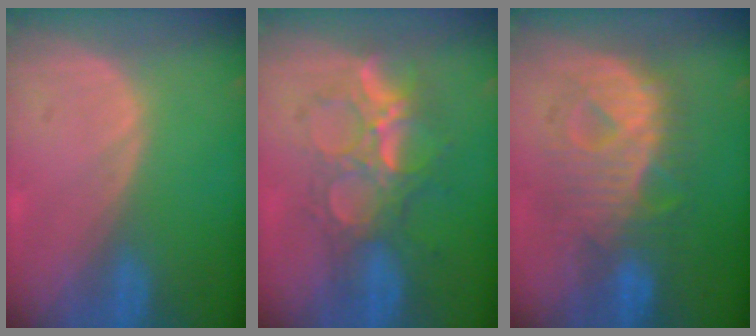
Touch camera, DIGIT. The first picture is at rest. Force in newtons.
{"total": 8.9, "press": 8.2, "slide": 3.6}
{"total": 9.3, "press": 9.3, "slide": 0.3}